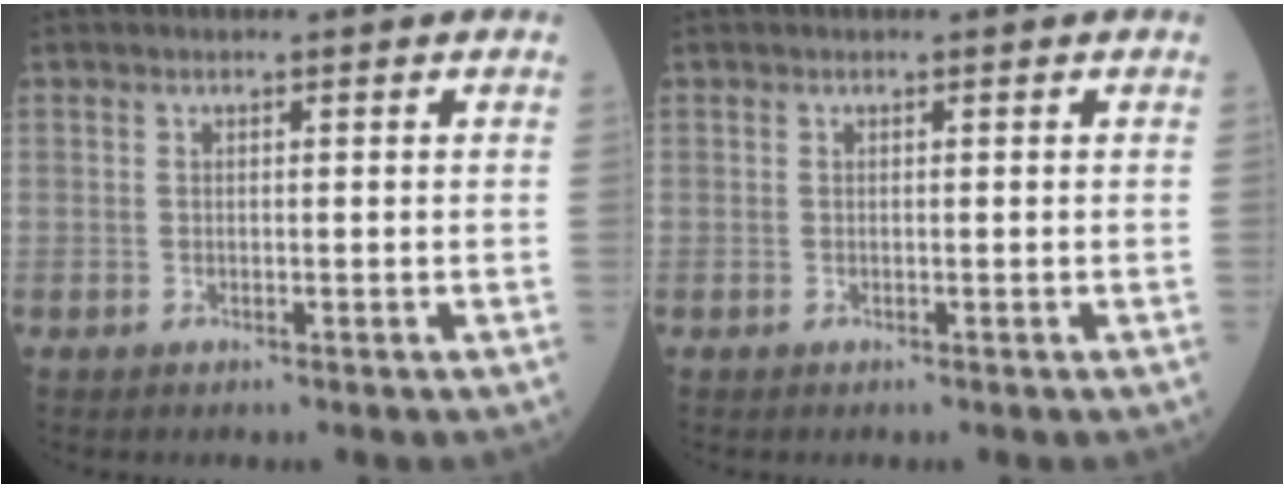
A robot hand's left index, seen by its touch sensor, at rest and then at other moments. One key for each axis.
{"total": 0.0}